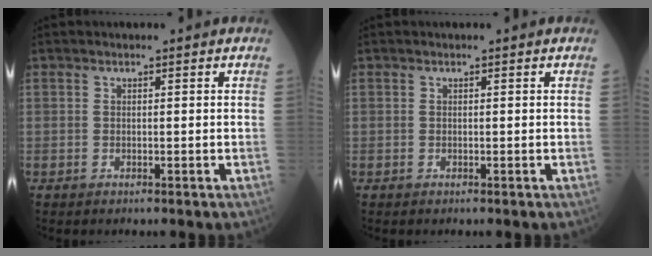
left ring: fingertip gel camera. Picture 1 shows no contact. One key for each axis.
{"total": 0.0}